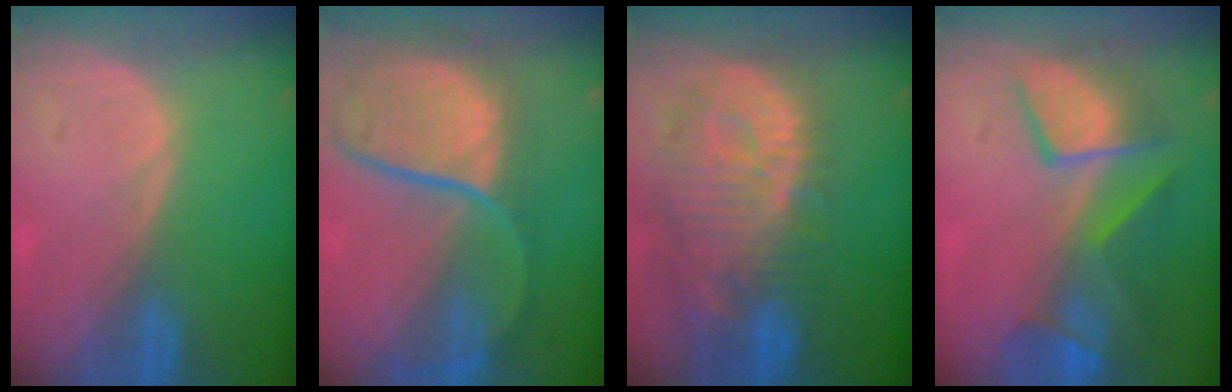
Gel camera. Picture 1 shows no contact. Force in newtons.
{"total": 12.1, "press": 9.8, "slide": 7.0}
{"total": 12.8, "press": 11.4, "slide": 5.9}
{"total": 8.9, "press": 8.4, "slide": 2.9}